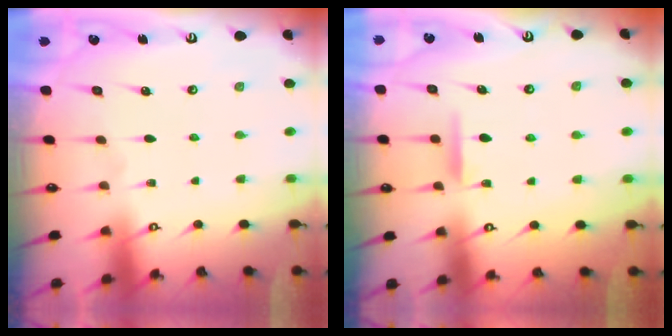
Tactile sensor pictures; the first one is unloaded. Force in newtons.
{"total": 8.2, "press": 8.2, "slide": 0.1}